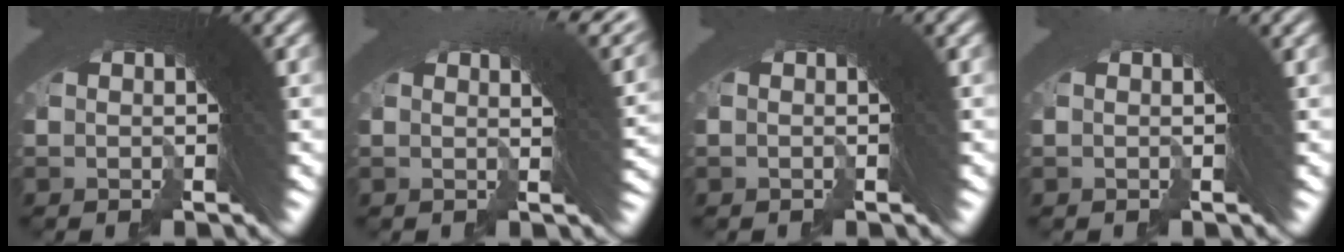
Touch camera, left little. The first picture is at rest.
{"total": 6.1, "force": [2.9, 1.3, 5.2], "torque": [-0.037, 0.022, 0.031]}
{"total": 0.6, "force": [-0.5, -0.2, 0.2], "torque": [0.003, 0.015, -0.017]}
{"total": 0.9, "force": [0.4, 0.0, 0.8], "torque": [0.010, 0.024, -0.006]}